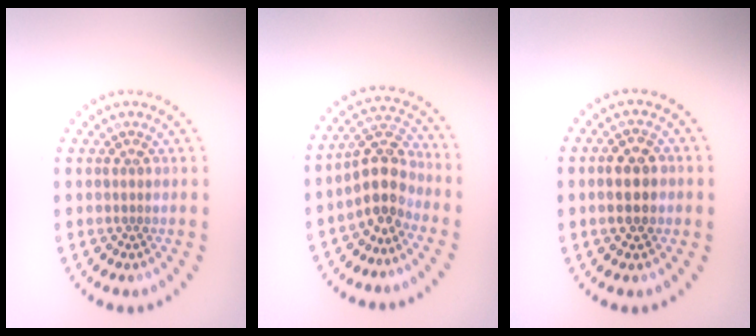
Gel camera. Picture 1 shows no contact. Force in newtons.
{"total": 3.8, "press": 3.4, "slide": 1.7}
{"total": 3.1, "press": 3.1, "slide": 0.3}